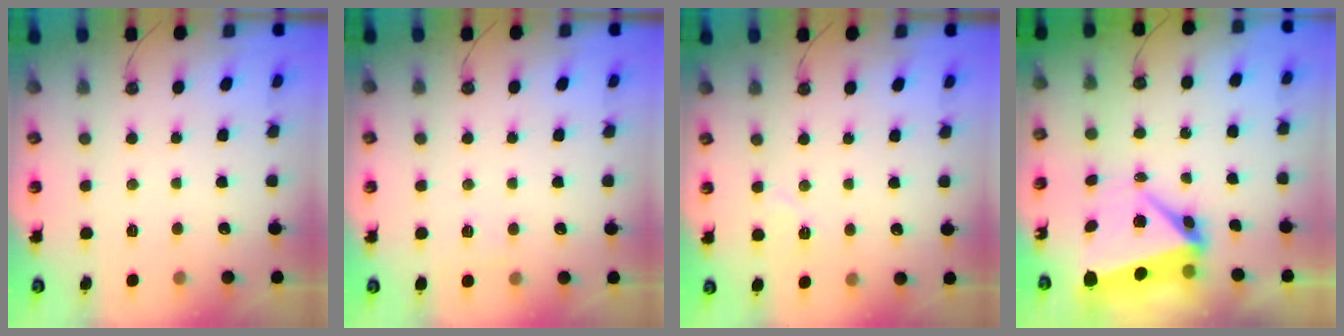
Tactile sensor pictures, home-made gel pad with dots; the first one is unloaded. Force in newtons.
{"total": 4.1, "press": 3.3, "slide": 2.5}
{"total": 5.8, "press": 5.2, "slide": 2.5}
{"total": 7.6, "press": 7.4, "slide": 1.7}